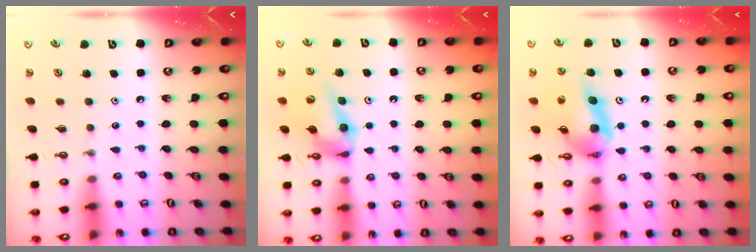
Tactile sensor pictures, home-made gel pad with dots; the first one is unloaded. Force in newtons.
{"total": 10.3, "press": 10.2, "slide": 1.0}
{"total": 12.9, "press": 12.8, "slide": 1.7}